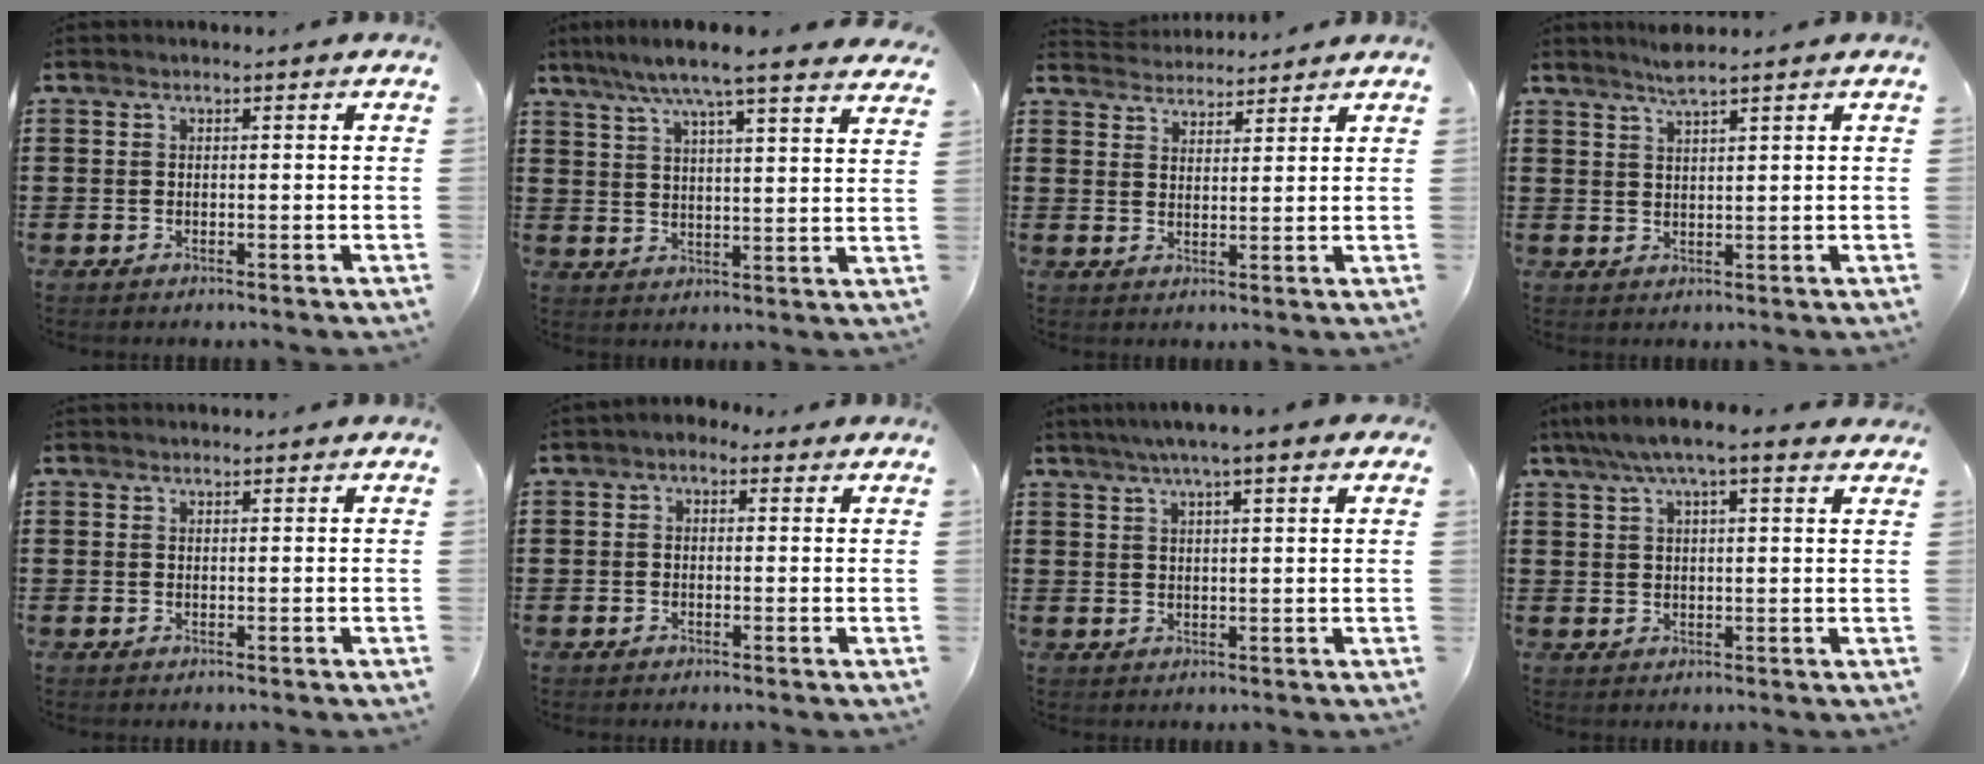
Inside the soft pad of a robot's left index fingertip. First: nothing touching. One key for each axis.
{"total": 7.0, "fx": 6.0, "fy": -0.3, "fz": 3.7, "tx": -0.093, "ty": -0.029, "tz": 0.100}
{"total": 3.5, "fx": 3.5, "fy": 0.3, "fz": -0.3, "tx": -0.006, "ty": -0.011, "tz": 0.065}
{"total": 3.1, "fx": 2.6, "fy": 0.0, "fz": 1.7, "tx": -0.038, "ty": 0.000, "tz": 0.047}
{"total": 0.9, "fx": 0.8, "fy": 0.1, "fz": 0.1, "tx": -0.004, "ty": 0.000, "tz": 0.017}
{"total": 1.3, "fx": 0.0, "fy": 1.1, "fz": 0.7, "tx": -0.017, "ty": 0.006, "tz": -0.001}
{"total": 5.0, "fx": 3.7, "fy": 0.0, "fz": 3.4, "tx": -0.075, "ty": -0.004, "tz": 0.063}
{"total": 5.7, "fx": 4.1, "fy": 0.9, "fz": 3.9, "tx": -0.085, "ty": -0.002, "tz": 0.070}